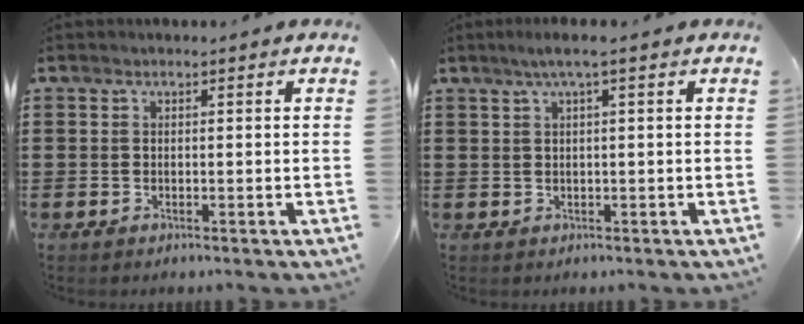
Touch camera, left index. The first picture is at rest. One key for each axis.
{"total": 2.2, "fx": 0.8, "fy": -0.1, "fz": 2.1, "tx": -0.039, "ty": -0.001, "tz": 0.013}